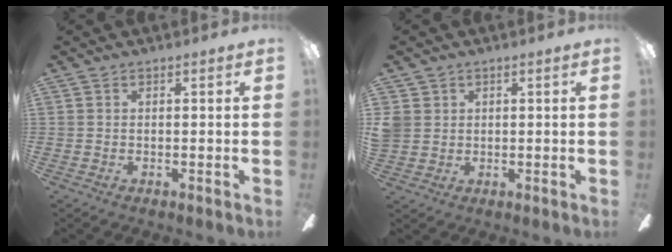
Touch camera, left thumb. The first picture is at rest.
{"total": 3.7, "force": [1.1, 3.4, 0.8], "torque": [-0.022, 0.008, 0.024]}